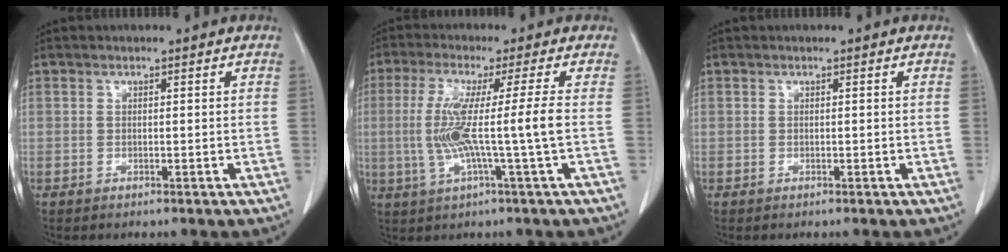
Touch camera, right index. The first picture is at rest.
{"total": 9.2, "force": [-0.7, -1.6, 9.0], "torque": [-0.184, -0.006, -0.010]}
{"total": 0.0}